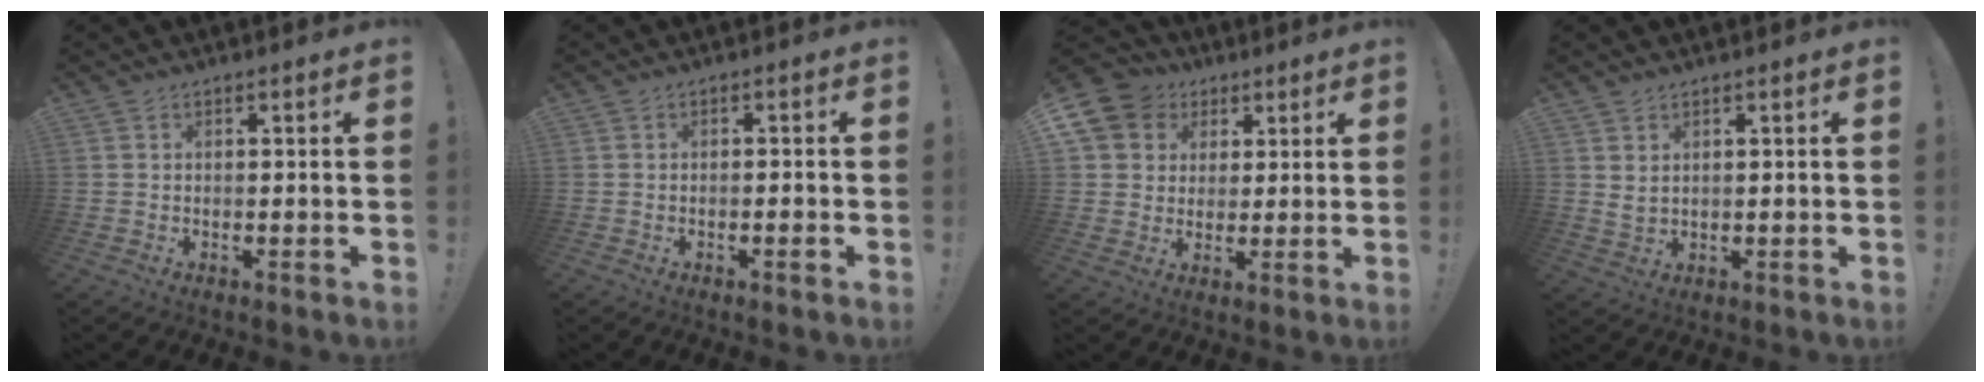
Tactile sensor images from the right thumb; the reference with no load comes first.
{"total": 1.7, "force": [-0.8, 0.1, 1.5], "torque": [-0.027, 0.005, -0.013]}
{"total": 10.6, "force": [4.2, 9.1, 3.5], "torque": [-0.059, -0.023, 0.084]}
{"total": 2.7, "force": [1.8, 1.2, 1.7], "torque": [-0.034, -0.005, 0.034]}